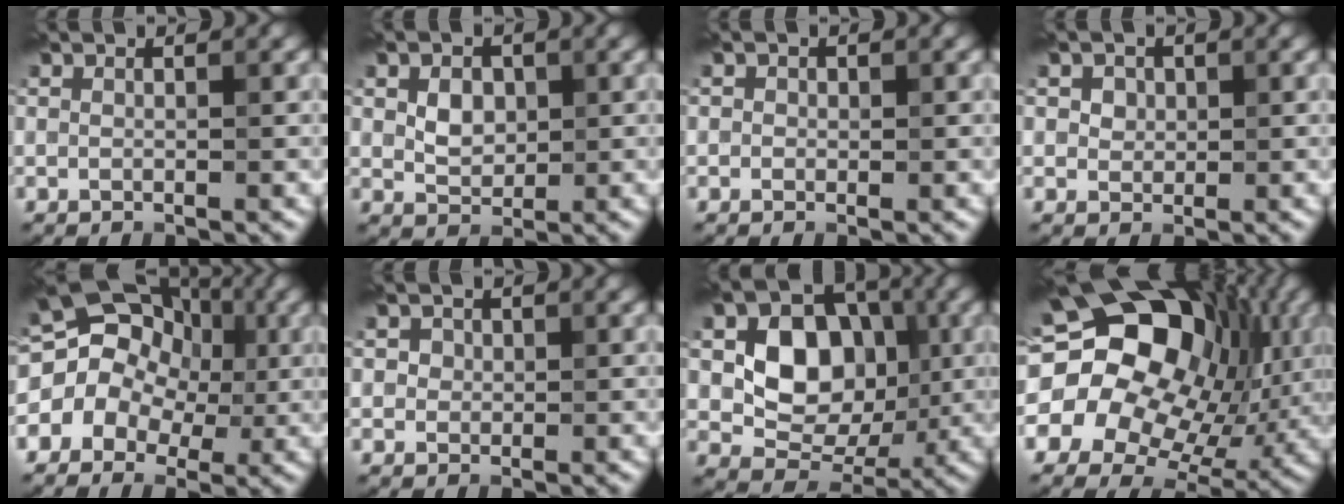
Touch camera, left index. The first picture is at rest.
{"total": 2.5, "force": [0.1, 1.9, 1.6], "torque": [-0.031, -0.004, 0.001]}
{"total": 0.7, "force": [-0.1, 0.7, 0.0], "torque": [0.006, -0.005, -0.004]}
{"total": 1.8, "force": [0.4, 1.6, 0.9], "torque": [-0.014, 0.005, 0.004]}
{"total": 10.9, "force": [-0.1, 9.4, 5.4], "torque": [-0.078, 0.052, -0.046]}
{"total": 1.4, "force": [0.0, 1.3, 0.4], "torque": [0.000, 0.002, -0.001]}
{"total": 8.4, "force": [0.4, 6.4, 5.4], "torque": [-0.086, -0.007, 0.001]}
{"total": 20.3, "force": [3.5, 15.8, 12.2], "torque": [-0.222, 0.025, 0.050]}